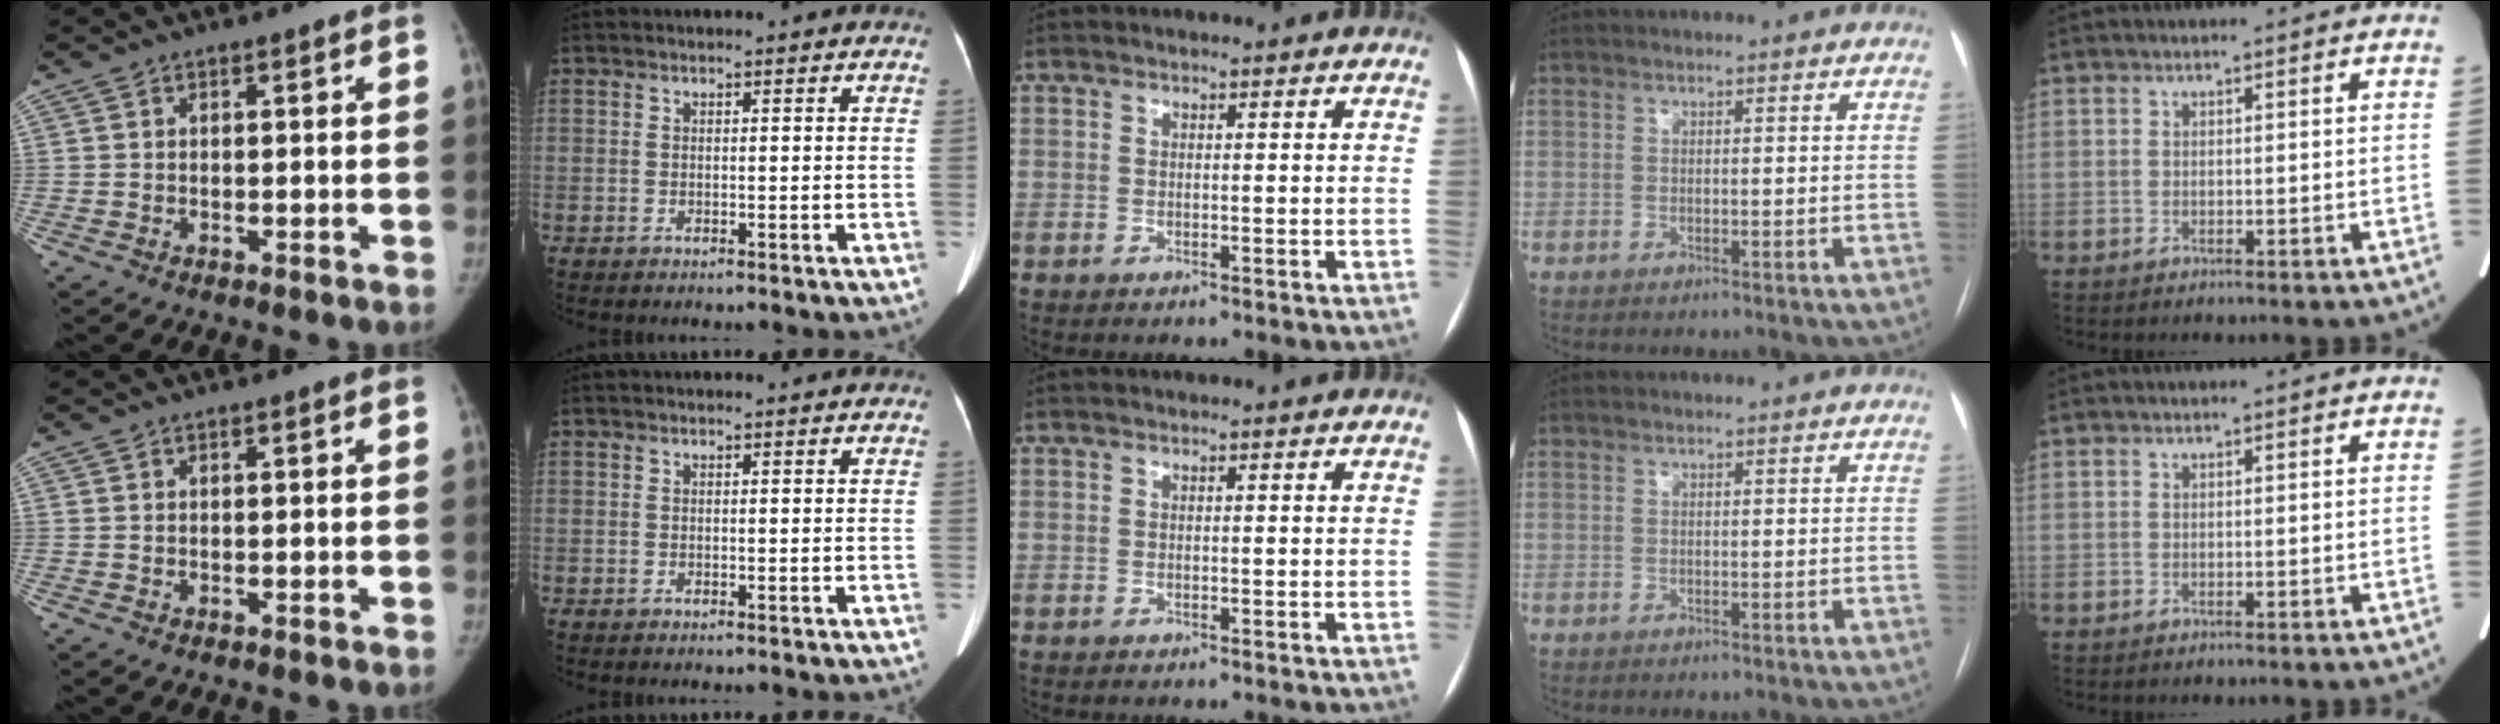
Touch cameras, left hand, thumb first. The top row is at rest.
{}